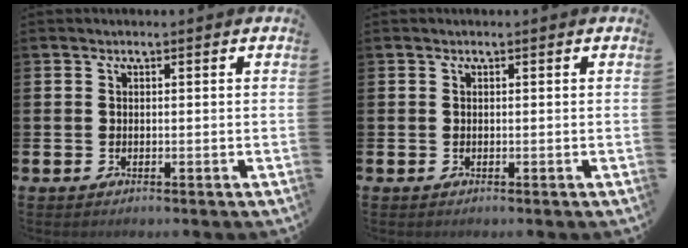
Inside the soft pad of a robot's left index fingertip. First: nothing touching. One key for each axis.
{"total": 0.0}